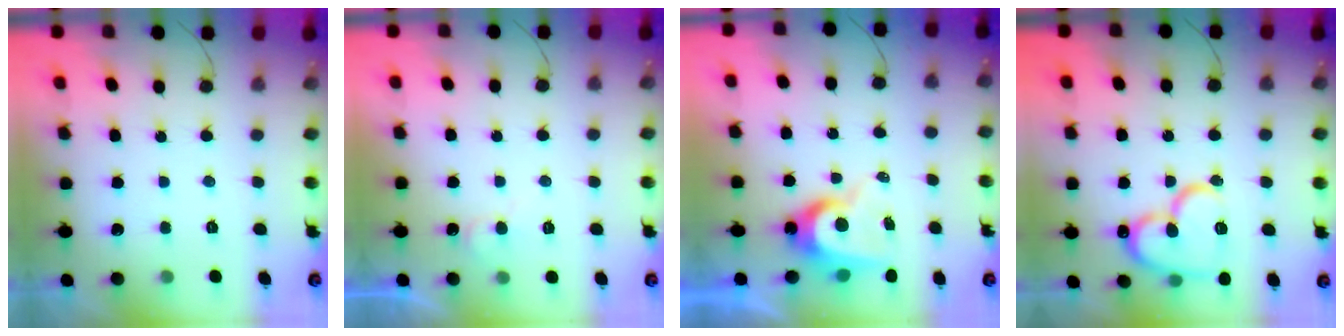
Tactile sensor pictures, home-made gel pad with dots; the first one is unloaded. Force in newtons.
{"total": 4.7, "press": 4.7, "slide": 0.6}
{"total": 8.2, "press": 8.2, "slide": 0.6}
{"total": 17.3, "press": 17.1, "slide": 2.2}